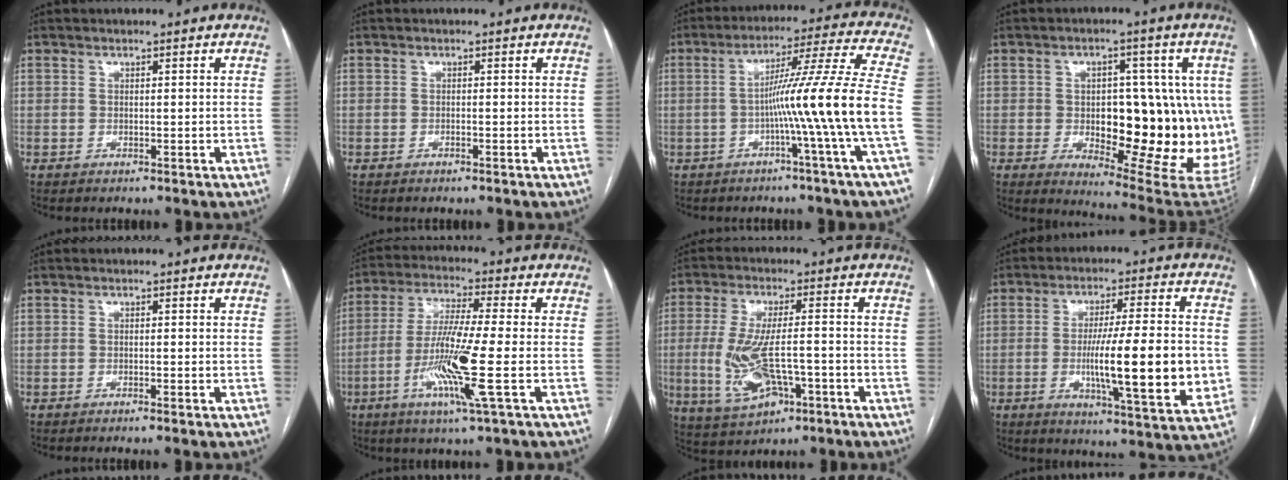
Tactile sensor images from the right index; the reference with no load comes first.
{"total": 0.0}
{"total": 13.8, "force": [-3.2, -3.3, 13.0], "torque": [-0.199, 0.005, -0.059]}
{"total": 19.1, "force": [-1.2, 7.2, 17.6], "torque": [-0.173, 0.016, 0.009]}
{"total": 0.6, "force": [-0.4, -0.1, 0.5], "torque": [-0.011, 0.000, -0.007]}
{"total": 12.1, "force": [-3.4, -0.7, 11.5], "torque": [-0.232, -0.018, -0.073]}
{"total": 10.7, "force": [-3.0, 3.8, 9.5], "torque": [-0.199, -0.003, -0.043]}
{"total": 16.1, "force": [-1.9, 1.3, 15.9], "torque": [-0.252, -0.014, -0.031]}